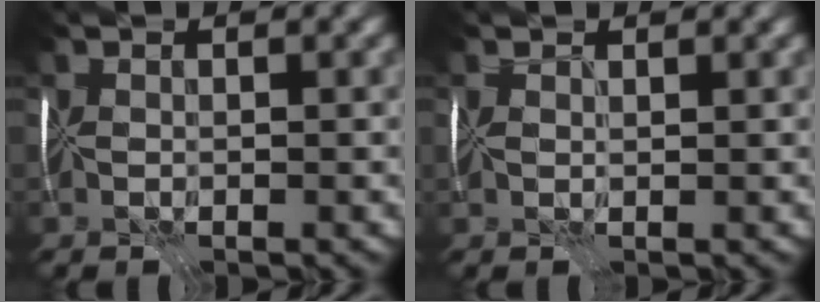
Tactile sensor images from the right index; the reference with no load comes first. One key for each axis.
{"total": 0.9, "fx": 0.8, "fy": 0.2, "fz": 0.3, "tx": -0.018, "ty": 0.007, "tz": 0.015}